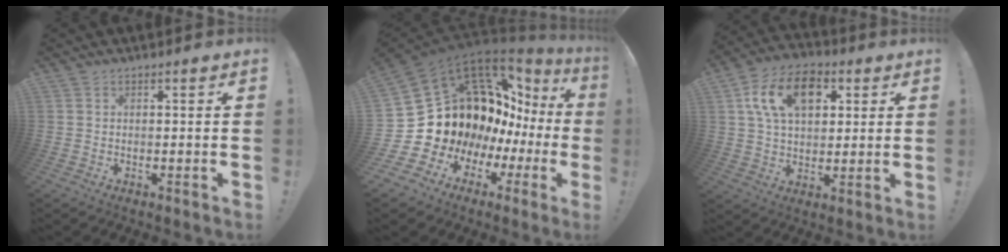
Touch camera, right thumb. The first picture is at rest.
{"total": 22.3, "force": [5.3, 15.9, 14.7], "torque": [-0.229, -0.070, 0.162]}
{"total": 15.7, "force": [5.7, 10.3, 10.4], "torque": [-0.158, -0.003, 0.107]}